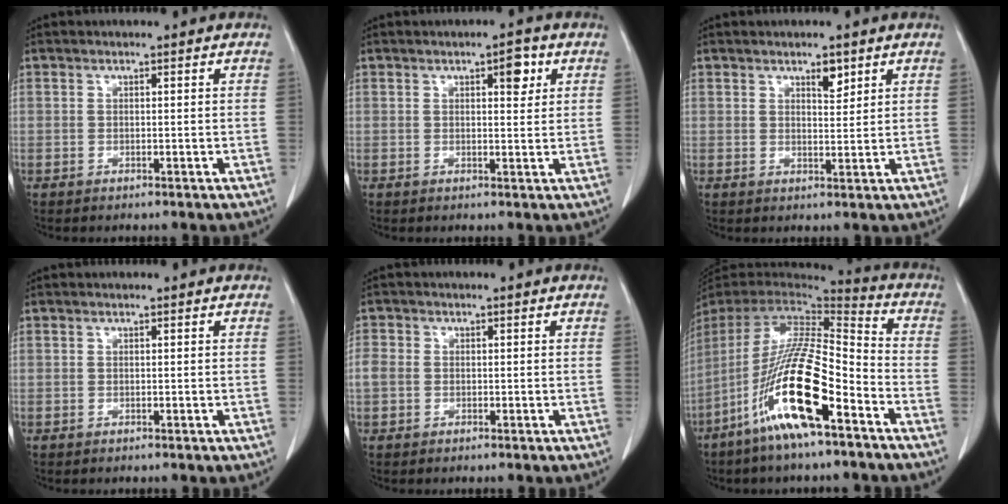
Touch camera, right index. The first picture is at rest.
{"total": 3.3, "force": [1.5, 1.2, 2.6], "torque": [-0.034, 0.001, 0.020]}
{"total": 2.6, "force": [1.7, 0.9, 1.7], "torque": [-0.028, -0.006, 0.030]}
{"total": 0.0}
{"total": 2.5, "force": [-0.2, 2.1, 1.2], "torque": [-0.036, 0.014, -0.003]}
{"total": 19.7, "force": [-10.2, 2.9, 16.6], "torque": [-0.352, -0.034, -0.194]}